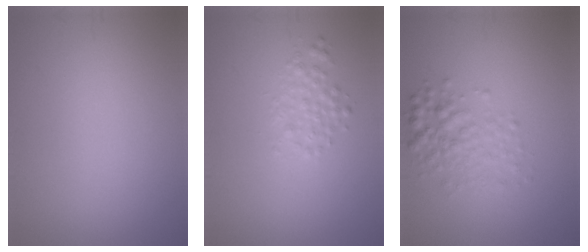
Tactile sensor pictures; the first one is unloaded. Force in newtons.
{"total": 1.8, "press": 1.8, "slide": 0.1}
{"total": 3.0, "press": 3.0, "slide": 0.1}